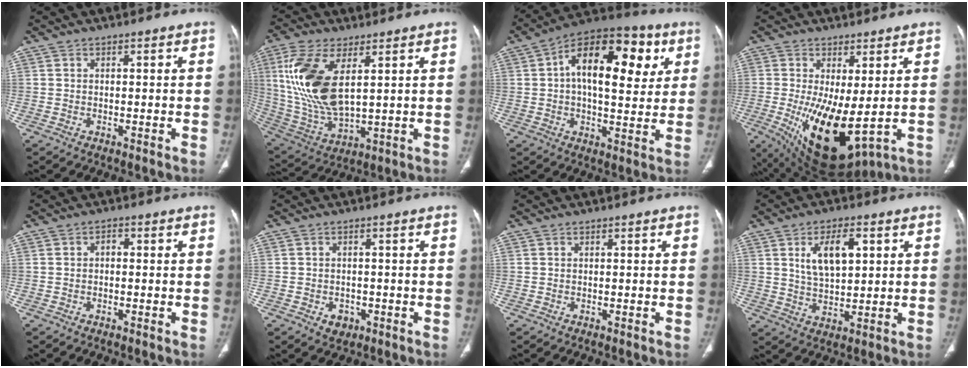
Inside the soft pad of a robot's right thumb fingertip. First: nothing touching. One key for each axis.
{"total": 17.1, "fx": 4.7, "fy": 7.9, "fz": 14.4, "tx": -0.309, "ty": -0.020, "tz": 0.104}
{"total": 19.8, "fx": 5.1, "fy": 10.3, "fz": 16.1, "tx": -0.207, "ty": 0.013, "tz": 0.063}
{"total": 14.4, "fx": -1.6, "fy": 5.8, "fz": 13.1, "tx": -0.227, "ty": -0.030, "tz": 0.000}
{"total": 1.4, "fx": -0.1, "fy": 0.9, "fz": 1.0, "tx": -0.015, "ty": 0.007, "tz": -0.004}
{"total": 2.6, "fx": -1.1, "fy": 2.0, "fz": 1.2, "tx": -0.006, "ty": 0.004, "tz": -0.008}
{"total": 0.0}
{"total": 9.1, "fx": 3.0, "fy": 4.4, "fz": 7.3, "tx": -0.116, "ty": -0.009, "tz": 0.058}